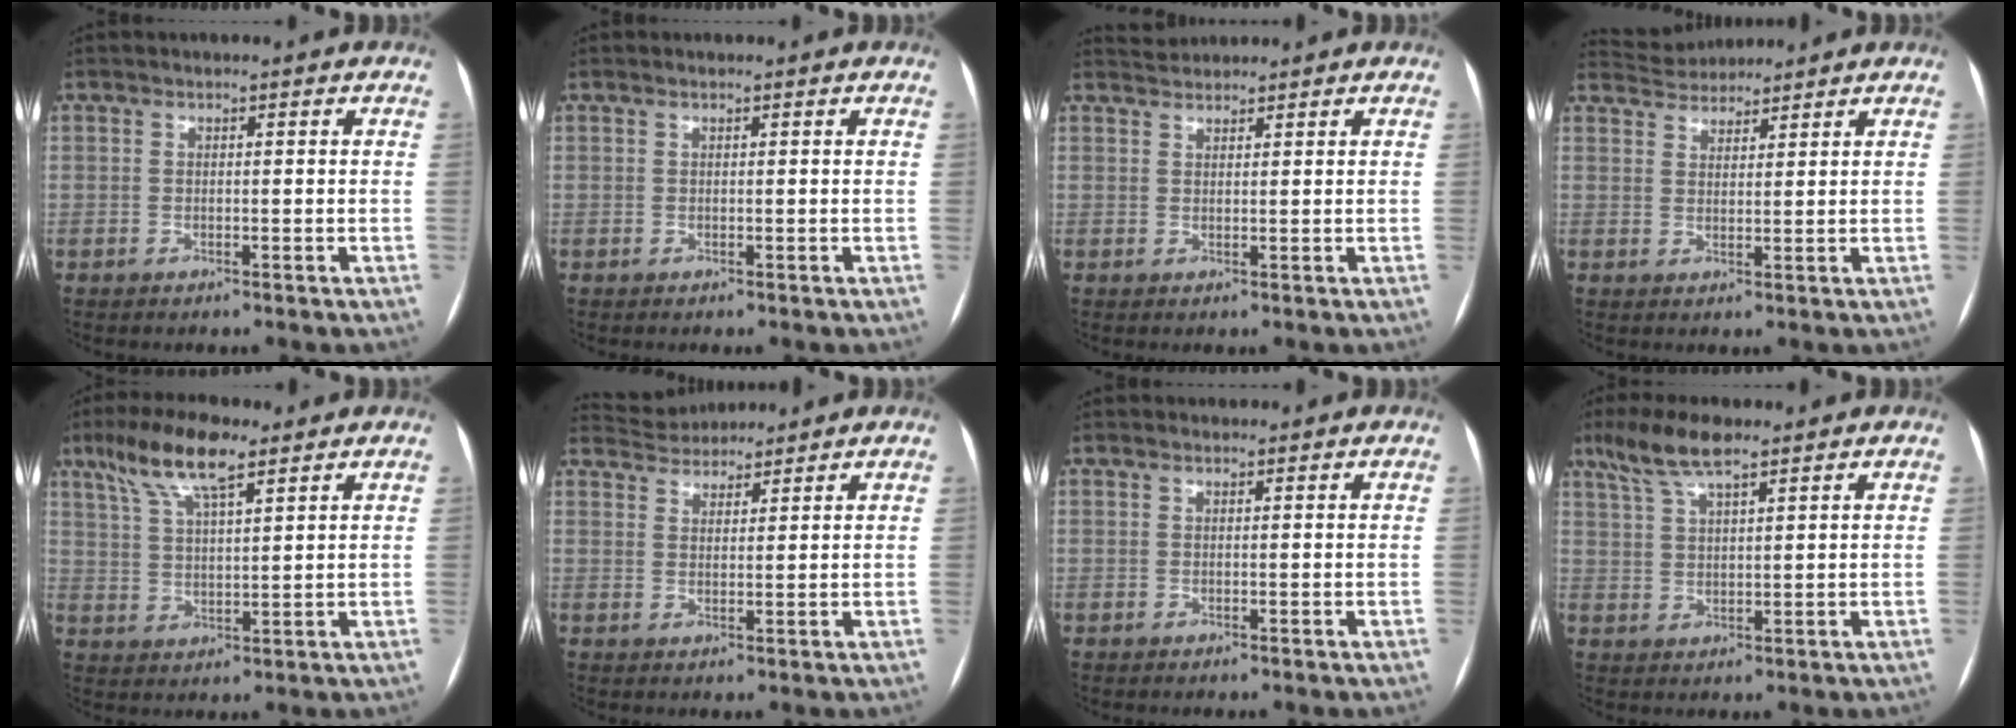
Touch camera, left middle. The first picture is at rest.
{"total": 0.0}
{"total": 2.0, "force": [2.0, 0.1, -0.4], "torque": [-0.003, 0.016, 0.041]}
{"total": 5.0, "force": [4.9, 1.0, 0.2], "torque": [-0.009, 0.027, 0.083]}
{"total": 9.7, "force": [6.4, 2.0, 7.1], "torque": [-0.143, 0.020, 0.119]}
{"total": 5.1, "force": [5.0, 1.0, 0.3], "torque": [-0.010, 0.026, 0.085]}
{"total": 0.6, "force": [0.5, 0.2, 0.2], "torque": [-0.015, 0.009, 0.010]}
{"total": 7.1, "force": [5.1, 1.2, 4.7], "torque": [-0.101, 0.017, 0.096]}